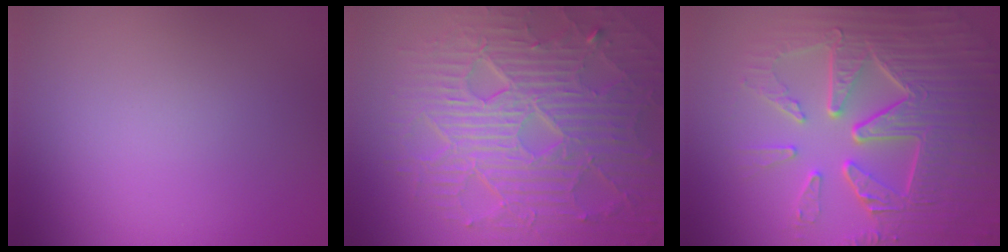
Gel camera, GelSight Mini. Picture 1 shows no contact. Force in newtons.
{"total": 10.9, "press": 6.8, "slide": 8.5}
{"total": 9.7, "press": 6.5, "slide": 7.2}